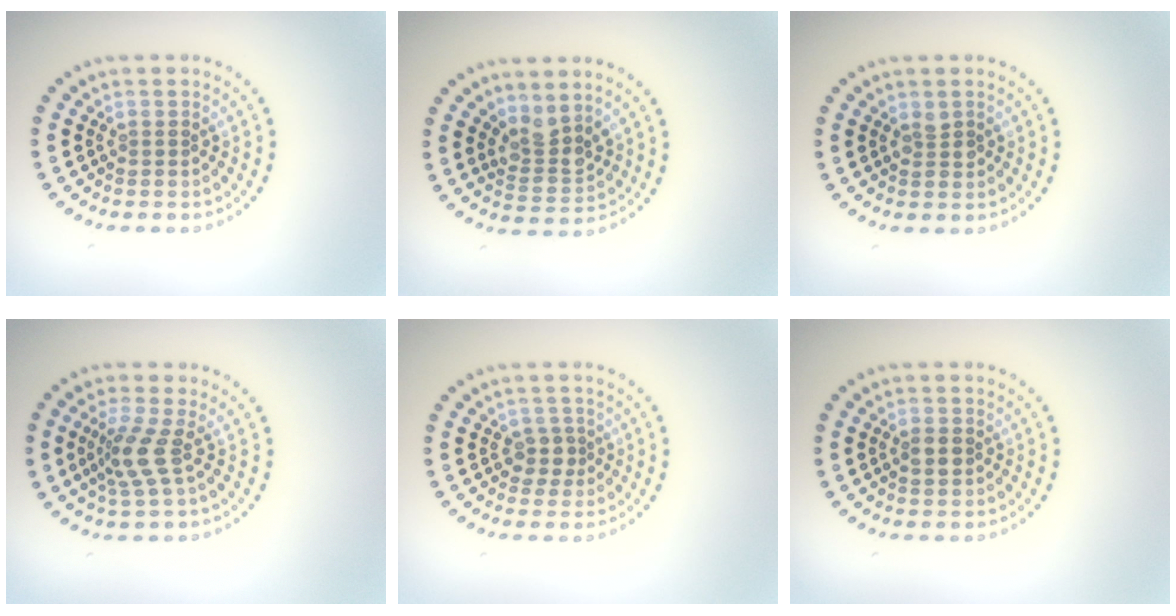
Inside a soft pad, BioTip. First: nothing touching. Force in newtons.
{"total": 2.8, "press": 2.4, "slide": 1.6}
{"total": 1.1, "press": 1.0, "slide": 0.2}
{"total": 2.8, "press": 2.0, "slide": 2.0}
{"total": 1.7, "press": 1.4, "slide": 1.1}
{"total": 1.8, "press": 1.8, "slide": 0.0}